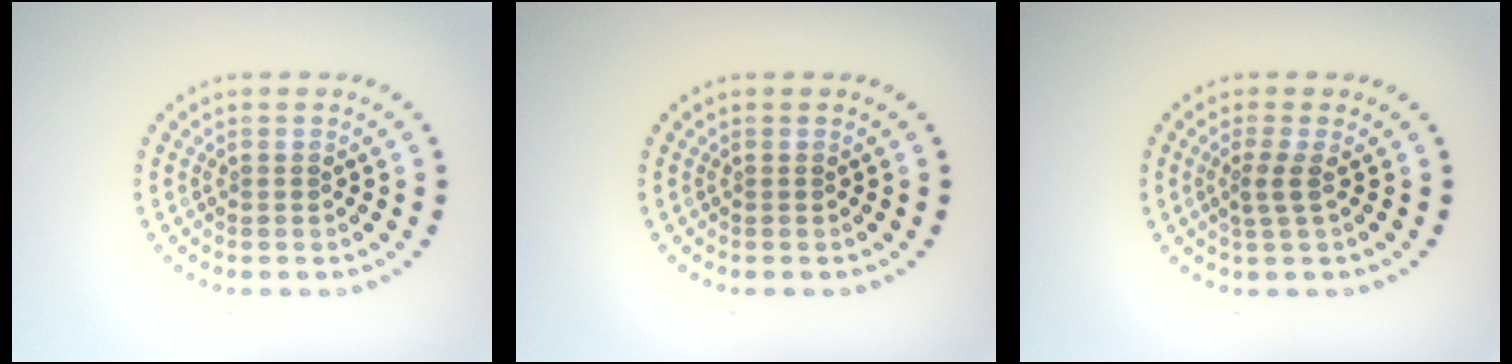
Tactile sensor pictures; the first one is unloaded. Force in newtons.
{"total": 0.0}
{"total": 1.6, "press": 1.0, "slide": 1.3}